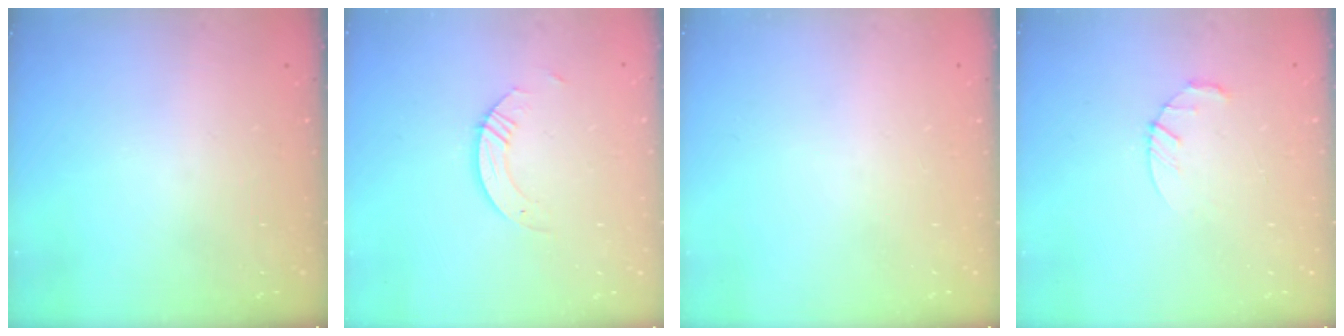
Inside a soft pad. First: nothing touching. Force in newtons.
{"total": 3.7, "press": 3.7, "slide": 0.3}
{"total": 0.0}
{"total": 3.5, "press": 3.4, "slide": 0.5}